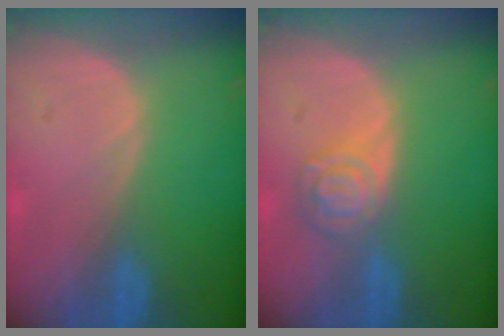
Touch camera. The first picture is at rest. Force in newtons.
{"total": 5.0, "press": 4.5, "slide": 2.3}